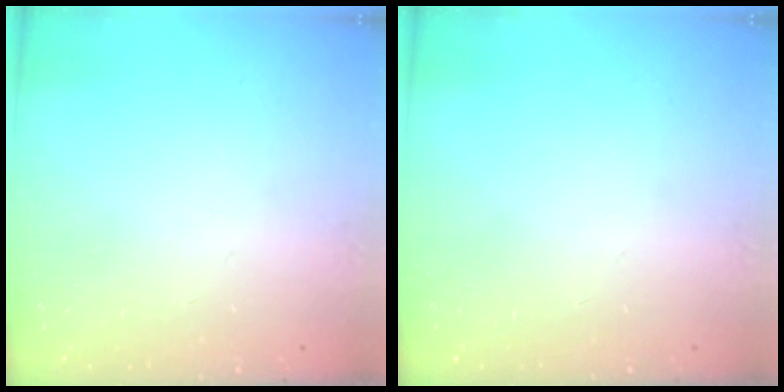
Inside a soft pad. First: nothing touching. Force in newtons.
{"total": 0.0}